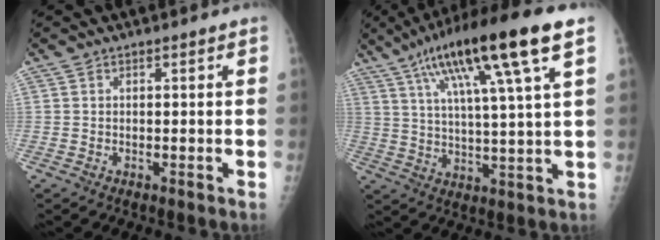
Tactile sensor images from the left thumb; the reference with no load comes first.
{"total": 18.8, "force": [9.4, 1.7, 16.2], "torque": [-0.274, -0.004, 0.156]}